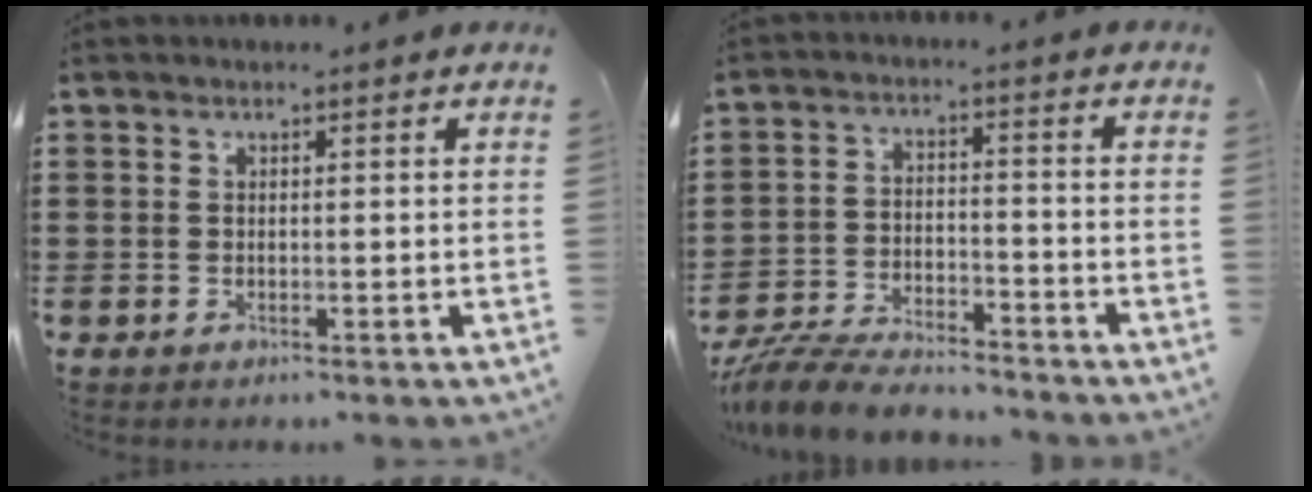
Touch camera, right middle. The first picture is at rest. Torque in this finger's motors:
{"motor_torque": [0.70, -0.15, 0.16, 0.06]}